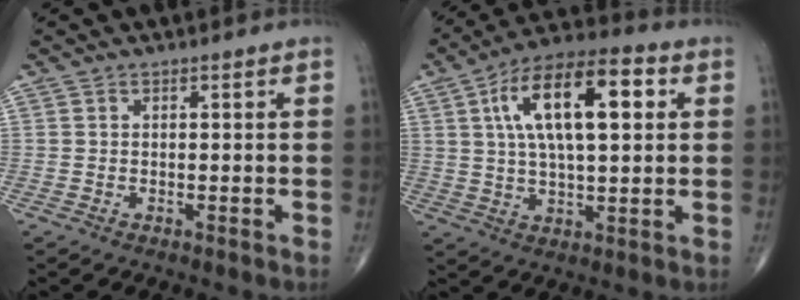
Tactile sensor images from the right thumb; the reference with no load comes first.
{"total": 17.7, "force": [4.8, 7.3, 15.4], "torque": [-0.251, 0.014, 0.072]}